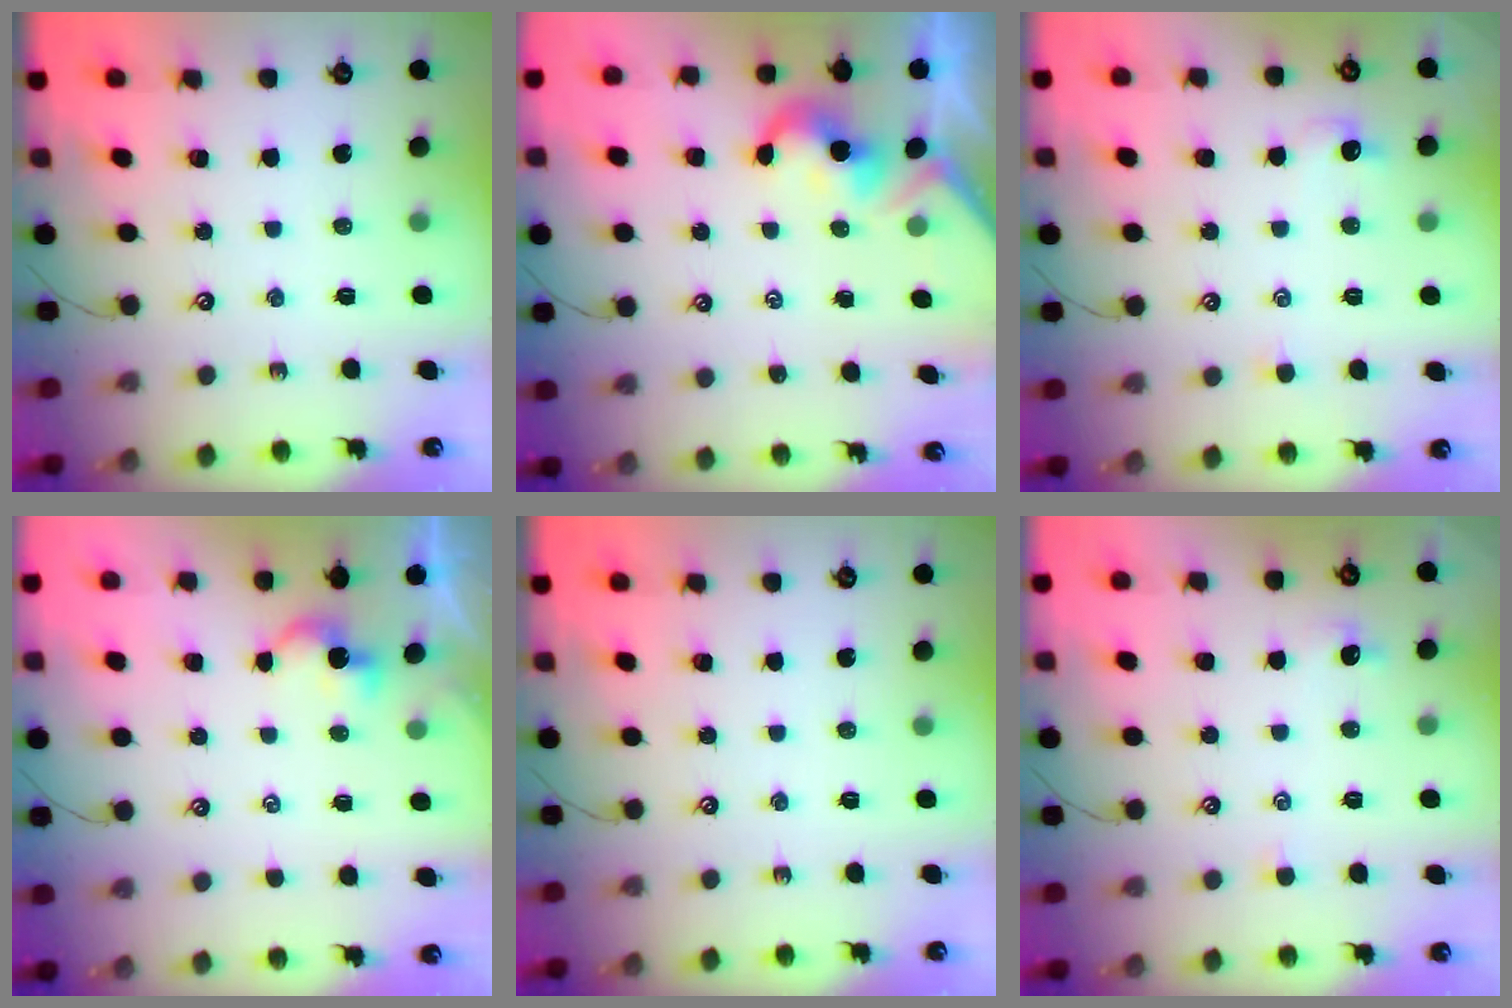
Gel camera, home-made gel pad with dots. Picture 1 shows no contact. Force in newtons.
{"total": 2.0, "press": 1.9, "slide": 0.5}
{"total": 0.5, "press": 0.2, "slide": 0.5}
{"total": 3.9, "press": 3.9, "slide": 0.0}
{"total": 0.0}
{"total": 0.6, "press": 0.3, "slide": 0.5}